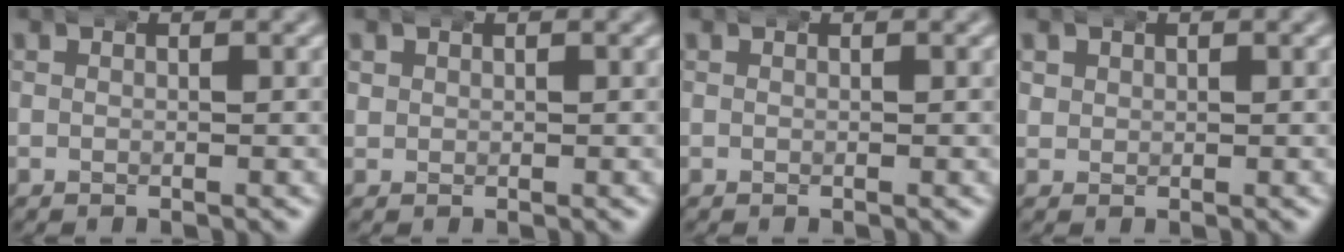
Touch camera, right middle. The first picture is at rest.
{"total": 1.2, "force": [0.4, 1.1, 0.4], "torque": [-0.012, -0.002, 0.011]}
{"total": 0.0}
{"total": 1.6, "force": [0.6, 1.4, 0.5], "torque": [-0.012, -0.003, 0.014]}